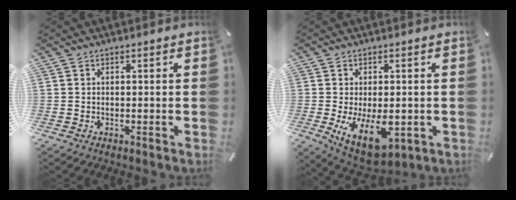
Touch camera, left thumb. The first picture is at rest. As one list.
[{"total": 11.6, "force": [-2.3, 6.6, 9.2], "torque": [-0.151, -0.013, -0.032]}]